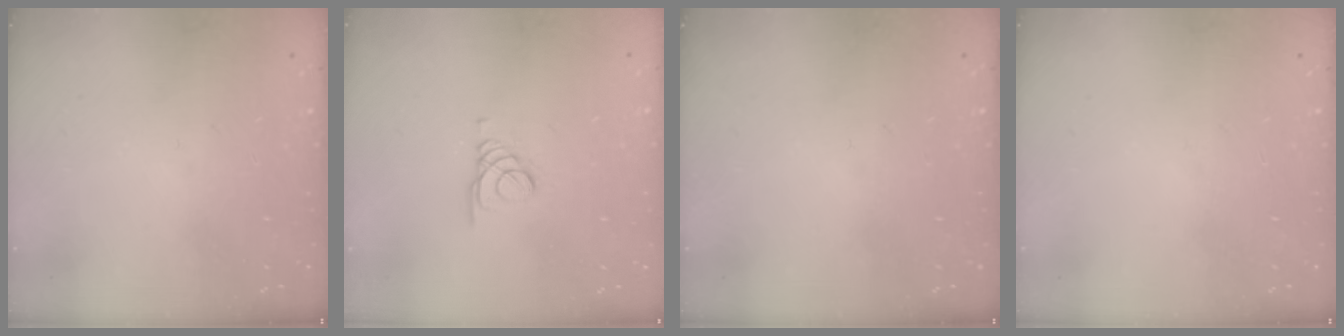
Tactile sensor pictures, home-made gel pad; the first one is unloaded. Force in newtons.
{"total": 1.3, "press": 1.3, "slide": 0.1}
{"total": 0.0}
{"total": 0.0}